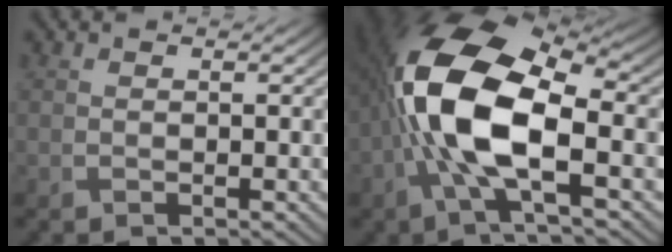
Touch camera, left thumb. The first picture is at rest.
{"total": 14.2, "force": [-1.5, 6.6, 12.5], "torque": [-0.273, 0.006, -0.041]}